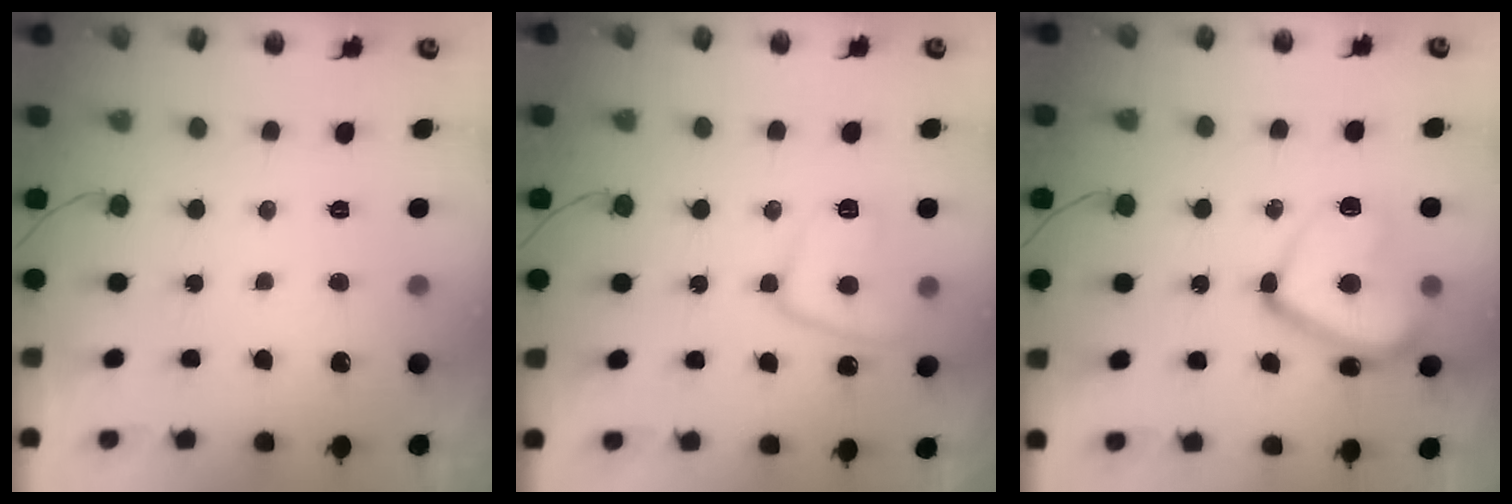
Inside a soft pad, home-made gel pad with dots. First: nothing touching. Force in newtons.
{"total": 12.0, "press": 11.9, "slide": 1.1}
{"total": 17.4, "press": 17.3, "slide": 1.3}